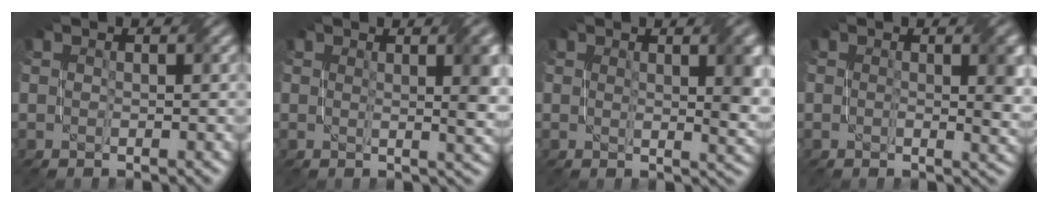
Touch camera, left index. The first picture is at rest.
{"total": 4.5, "force": [1.3, 1.2, 4.1], "torque": [-0.041, 0.003, 0.018]}
{"total": 4.2, "force": [1.4, 1.1, 3.8], "torque": [-0.047, -0.001, 0.025]}
{"total": 3.5, "force": [0.6, 1.1, 3.2], "torque": [-0.040, 0.000, 0.008]}